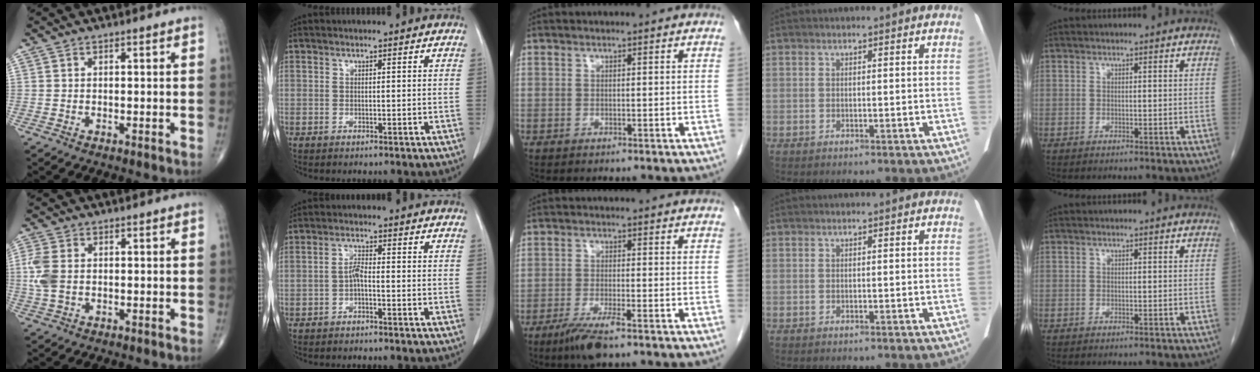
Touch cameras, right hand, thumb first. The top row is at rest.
{"thumb": {"total": 5.6, "force": [0.0, 3.7, 4.2], "torque": [-0.119, 0.004, 0.000]}, "index": {"total": 1.8, "force": [-0.7, 0.3, 1.7], "torque": [-0.032, 0.002, -0.014]}, "middle": {"total": 5.1, "force": [-3.4, 0.4, 3.8], "torque": [-0.078, -0.012, -0.061]}}